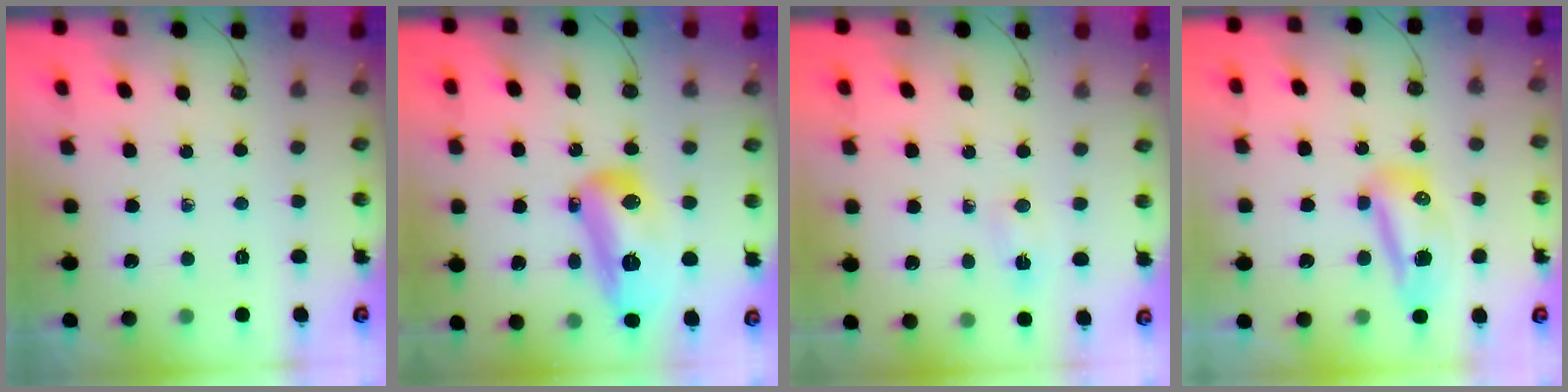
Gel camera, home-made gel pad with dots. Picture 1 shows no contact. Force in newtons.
{"total": 15.2, "press": 15.1, "slide": 2.0}
{"total": 2.0, "press": 1.5, "slide": 1.3}
{"total": 17.5, "press": 12.4, "slide": 12.4}